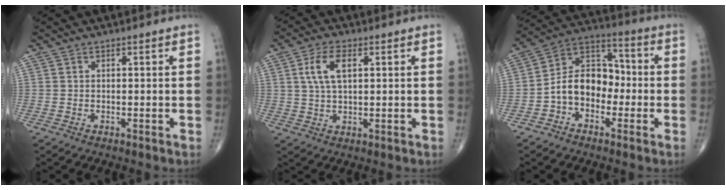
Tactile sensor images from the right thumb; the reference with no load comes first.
{"total": 6.6, "force": [2.0, 3.1, 5.4], "torque": [-0.112, 0.004, 0.041]}
{"total": 11.6, "force": [-2.6, 8.4, 7.6], "torque": [-0.100, 0.047, -0.062]}